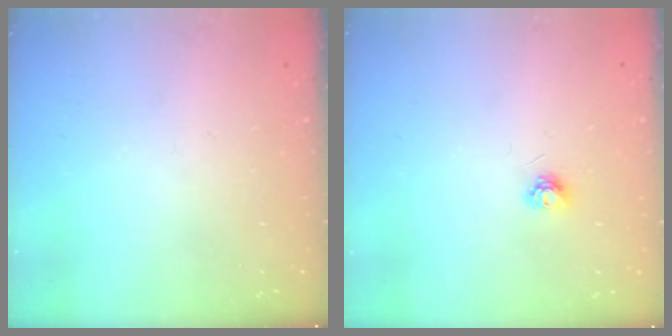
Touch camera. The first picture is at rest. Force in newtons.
{"total": 4.4, "press": 4.4, "slide": 0.6}